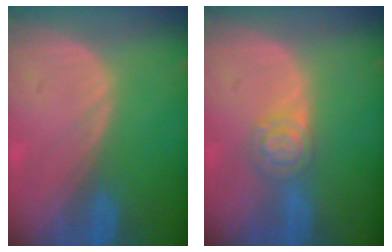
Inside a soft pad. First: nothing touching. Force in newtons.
{"total": 4.9, "press": 4.3, "slide": 2.3}